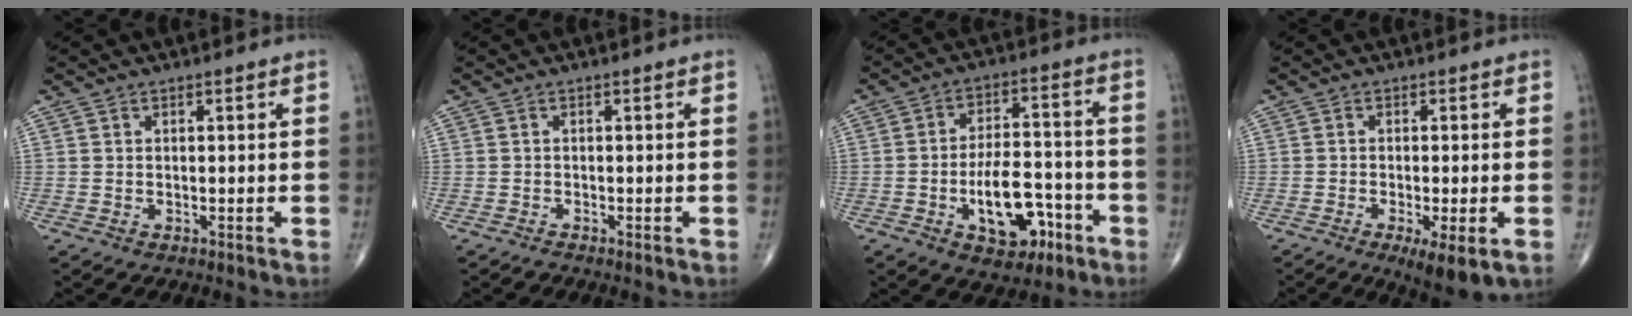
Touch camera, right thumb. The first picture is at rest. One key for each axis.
{"total": 0.5, "fx": -0.5, "fy": 0.0, "fz": 0.2, "tx": -0.002, "ty": -0.001, "tz": -0.012}
{"total": 12.7, "fx": -5.1, "fy": 6.8, "fz": 9.4, "tx": -0.122, "ty": 0.038, "tz": -0.075}
{"total": 7.3, "fx": -3.0, "fy": 1.7, "fz": 6.5, "tx": -0.099, "ty": -0.014, "tz": -0.045}